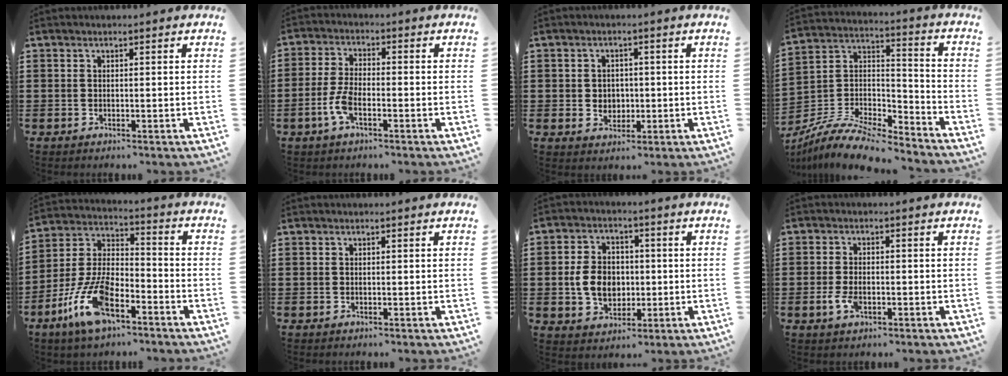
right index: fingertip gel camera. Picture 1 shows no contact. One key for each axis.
{"total": 5.0, "fx": -1.9, "fy": 1.8, "fz": 4.2, "tx": -0.105, "ty": -0.007, "tz": -0.043}
{"total": 2.7, "fx": -0.1, "fy": 2.5, "fz": 1.0, "tx": -0.020, "ty": 0.006, "tz": -0.008}
{"total": 9.4, "fx": -8.0, "fy": 2.6, "fz": 4.1, "tx": -0.085, "ty": 0.012, "tz": -0.159}
{"total": 11.8, "fx": -6.9, "fy": 4.5, "fz": 8.4, "tx": -0.202, "ty": -0.001, "tz": -0.134}
{"total": 0.0}
{"total": 7.3, "fx": -0.5, "fy": 5.5, "fz": 4.7, "tx": -0.102, "ty": 0.001, "tz": -0.018}
{"total": 3.2, "fx": -1.1, "fy": 1.5, "fz": 2.5, "tx": -0.061, "ty": -0.008, "tz": -0.021}